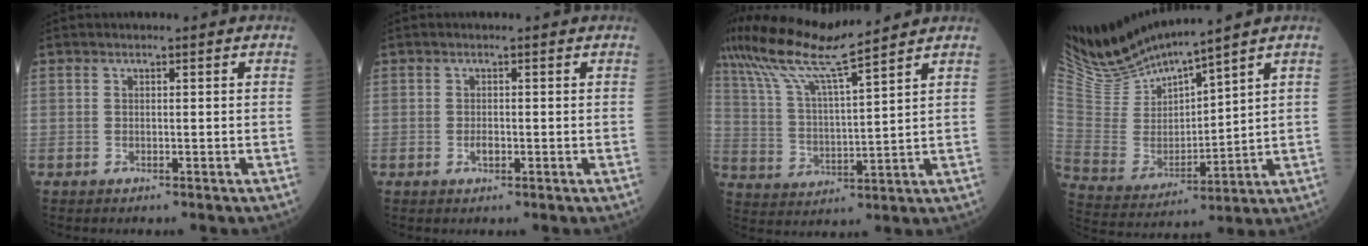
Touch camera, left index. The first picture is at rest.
{"total": 0.9, "force": [-0.3, 0.4, 0.7], "torque": [-0.015, -0.001, -0.004]}
{"total": 11.2, "force": [9.7, -1.0, 5.6], "torque": [-0.122, 0.014, 0.188]}
{"total": 10.7, "force": [10.4, -1.1, 2.3], "torque": [-0.075, -0.010, 0.230]}